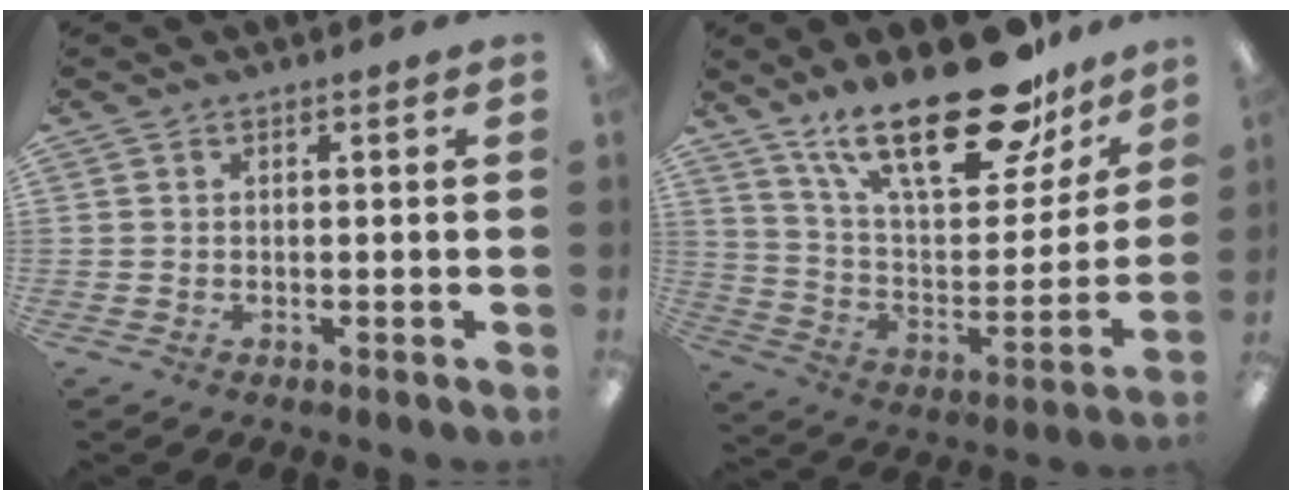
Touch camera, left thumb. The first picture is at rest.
{"total": 27.8, "force": [19.4, 10.4, 16.9], "torque": [-0.271, -0.120, 0.331]}